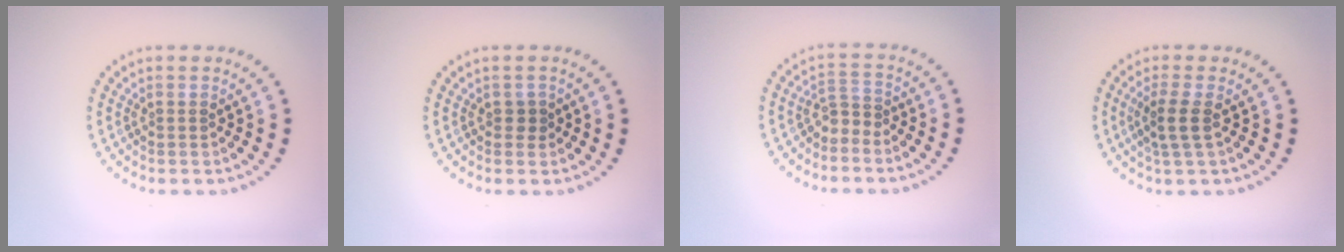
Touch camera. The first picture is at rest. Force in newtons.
{"total": 0.9, "press": 0.8, "slide": 0.5}
{"total": 1.5, "press": 1.1, "slide": 1.1}
{"total": 2.2, "press": 1.9, "slide": 1.2}